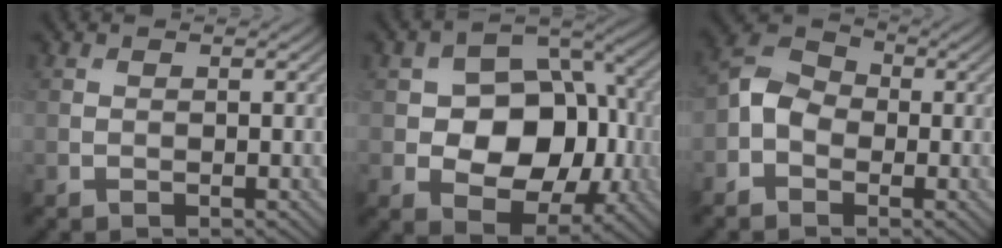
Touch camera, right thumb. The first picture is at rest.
{"total": 11.6, "force": [-0.5, 8.5, 7.9], "torque": [-0.122, -0.002, -0.014]}
{"total": 5.0, "force": [-1.4, 3.8, 2.9], "torque": [-0.066, 0.010, -0.042]}